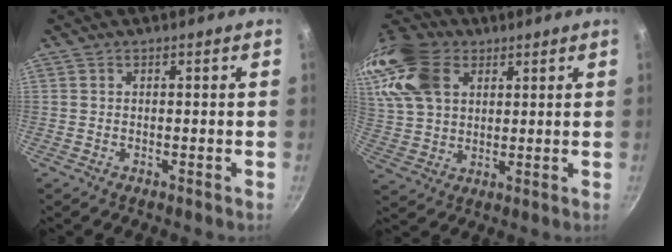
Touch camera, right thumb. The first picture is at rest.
{"total": 18.7, "force": [8.5, 12.8, 10.8], "torque": [-0.225, -0.001, 0.161]}